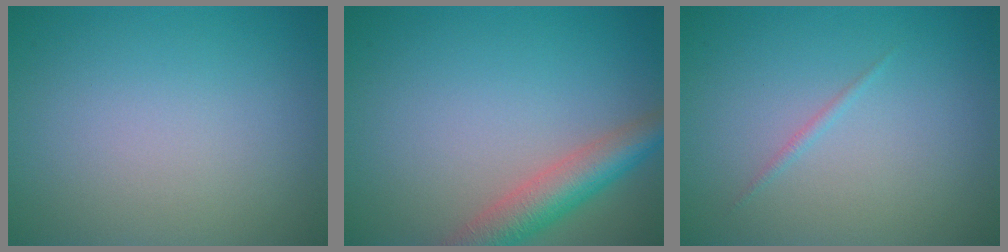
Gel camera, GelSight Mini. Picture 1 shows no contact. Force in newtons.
{"total": 4.7, "press": 4.7, "slide": 0.2}
{"total": 0.5, "press": 0.5, "slide": 0.0}